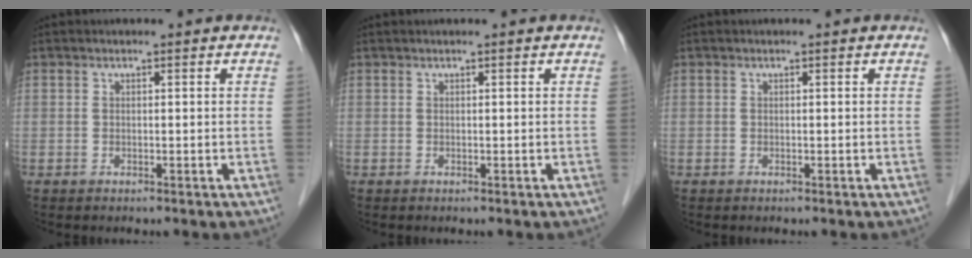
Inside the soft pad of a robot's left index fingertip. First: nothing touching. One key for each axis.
{"total": 0.0}
{"total": 0.0}